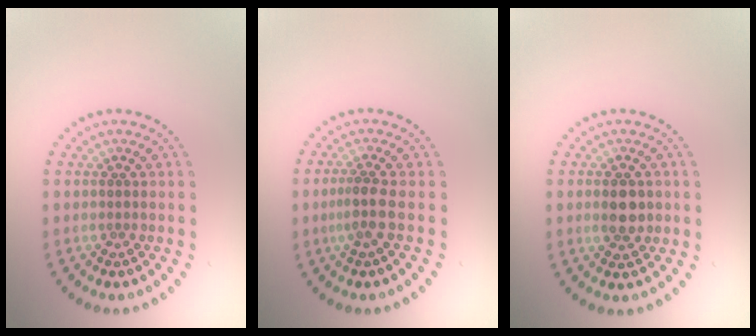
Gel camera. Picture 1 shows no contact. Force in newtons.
{"total": 2.2, "press": 1.7, "slide": 1.4}
{"total": 2.7, "press": 2.6, "slide": 0.2}